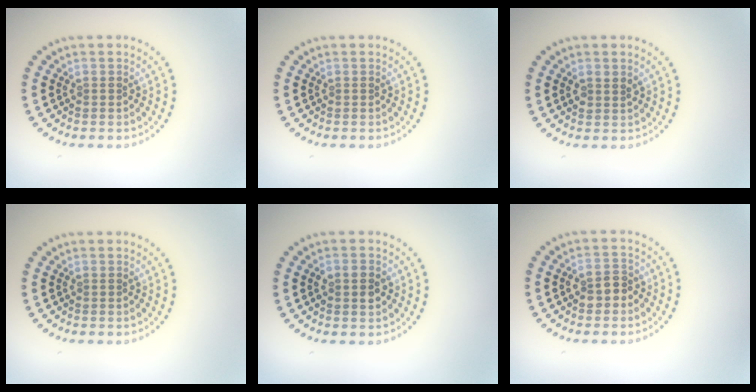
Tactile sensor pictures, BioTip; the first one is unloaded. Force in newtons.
{"total": 0.0}
{"total": 1.2, "press": 1.1, "slide": 0.6}
{"total": 0.0}
{"total": 2.4, "press": 2.4, "slide": 0.1}
{"total": 2.1, "press": 2.1, "slide": 0.5}